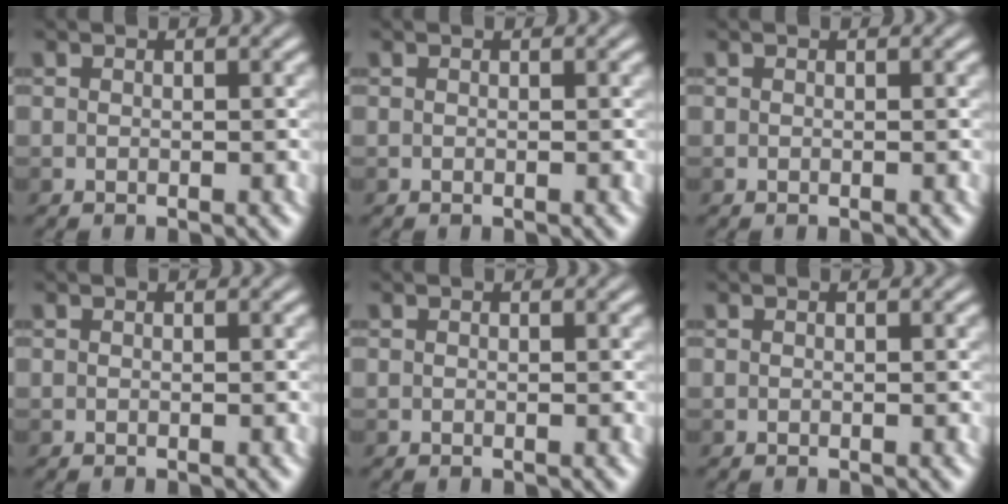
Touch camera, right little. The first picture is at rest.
{"total": 0.0}
{"total": 0.0}
{"total": 0.0}
{"total": 0.0}
{"total": 0.0}